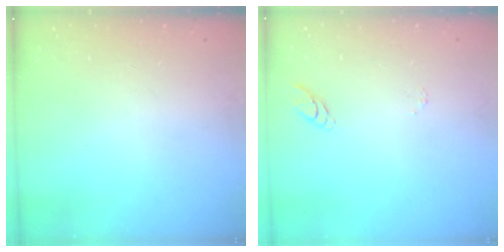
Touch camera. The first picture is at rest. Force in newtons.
{"total": 5.8, "press": 5.8, "slide": 0.6}